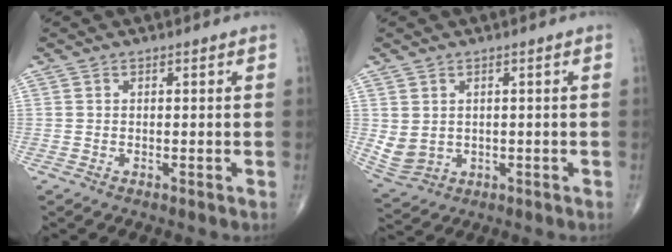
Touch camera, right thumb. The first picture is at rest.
{"total": 4.7, "force": [0.5, 4.0, 2.5], "torque": [-0.045, -0.008, 0.027]}